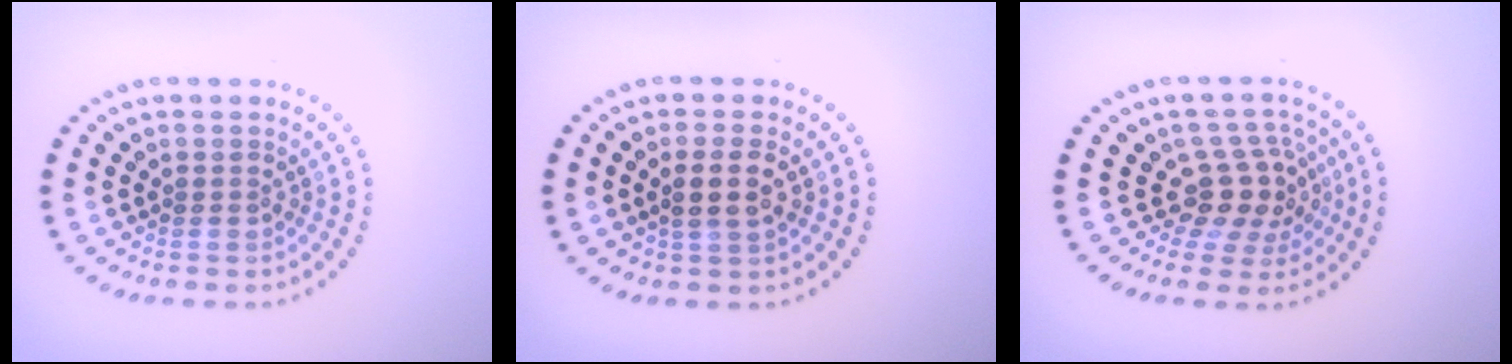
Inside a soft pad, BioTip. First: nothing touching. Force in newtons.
{"total": 2.5, "press": 2.3, "slide": 0.9}
{"total": 3.8, "press": 3.0, "slide": 2.3}